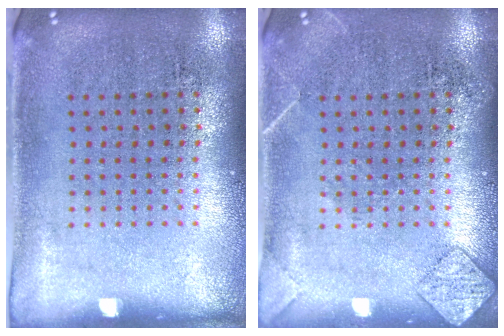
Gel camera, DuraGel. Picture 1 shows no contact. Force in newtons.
{"total": 1.6, "press": 1.6, "slide": 0.2}